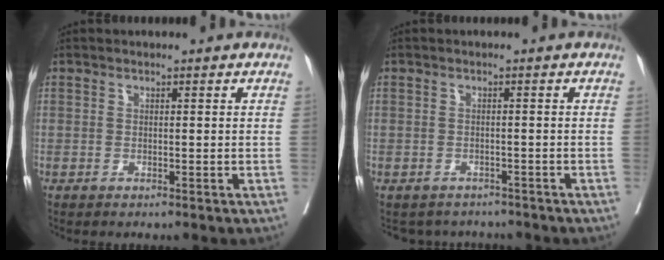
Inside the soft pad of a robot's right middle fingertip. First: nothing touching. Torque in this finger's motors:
{"motor_torque": [0.04, -0.05, 0.00, 0.00]}